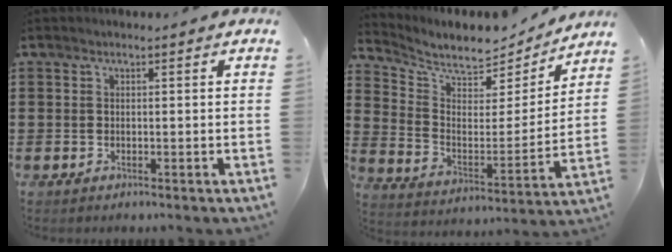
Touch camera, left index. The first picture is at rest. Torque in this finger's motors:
{"motor_torque": [1.46, -0.67, 0.08, 0.05]}